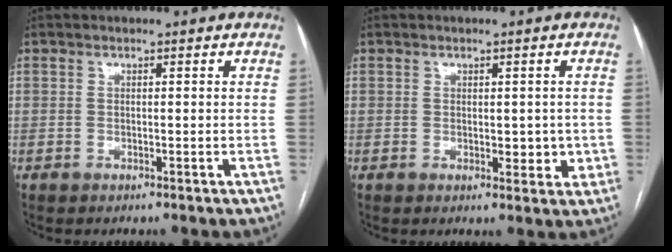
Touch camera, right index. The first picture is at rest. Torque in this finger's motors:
{"motor_torque": [0.02, 0.08, 0.05, 0.04]}